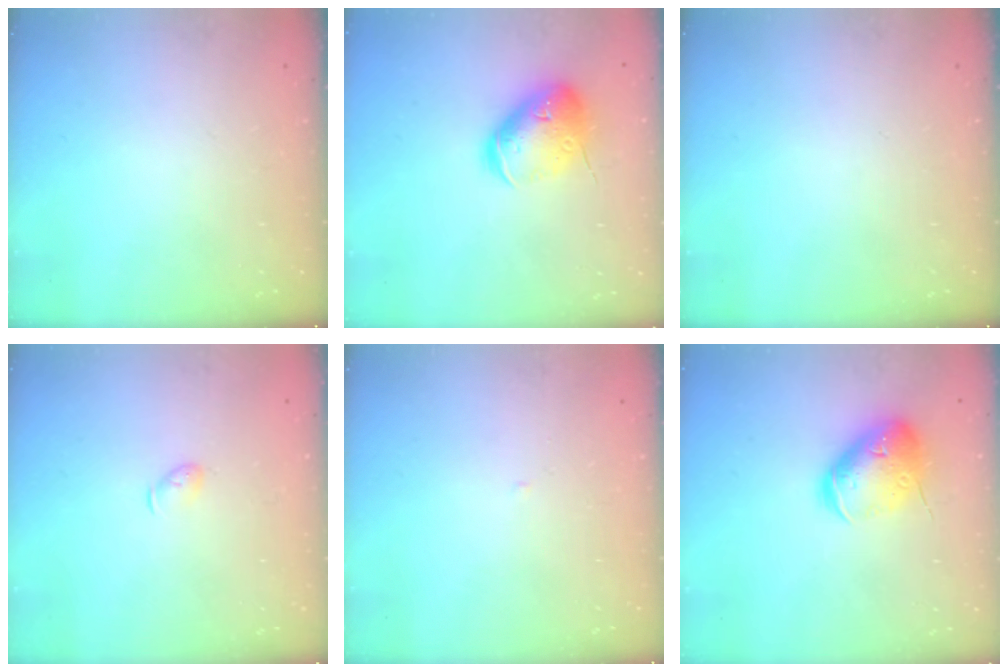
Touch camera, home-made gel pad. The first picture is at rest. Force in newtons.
{"total": 16.3, "press": 16.1, "slide": 2.6}
{"total": 0.0}
{"total": 3.6, "press": 3.5, "slide": 0.7}
{"total": 1.8, "press": 1.8, "slide": 0.3}
{"total": 16.3, "press": 16.1, "slide": 2.6}